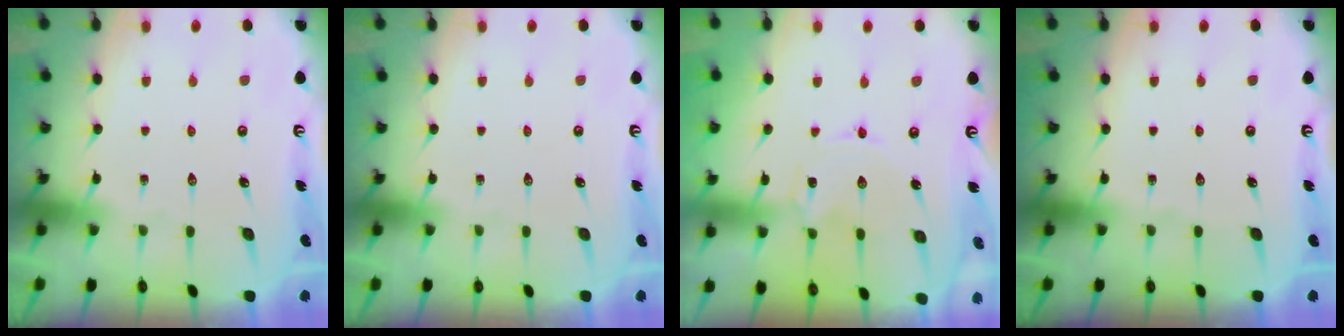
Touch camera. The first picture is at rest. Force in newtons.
{"total": 0.0}
{"total": 0.0}
{"total": 0.0}